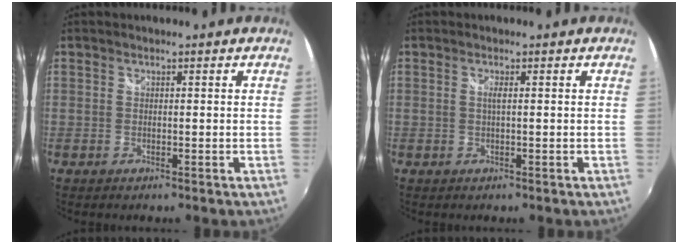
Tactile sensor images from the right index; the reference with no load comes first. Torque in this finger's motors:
{"motor_torque": [0.20, 0.22, 0.00, 0.01]}